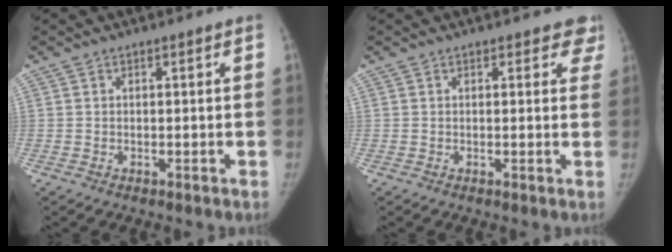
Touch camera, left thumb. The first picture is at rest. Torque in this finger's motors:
{"motor_torque": [-0.01, 0.00, 0.05, 0.24, -0.01]}